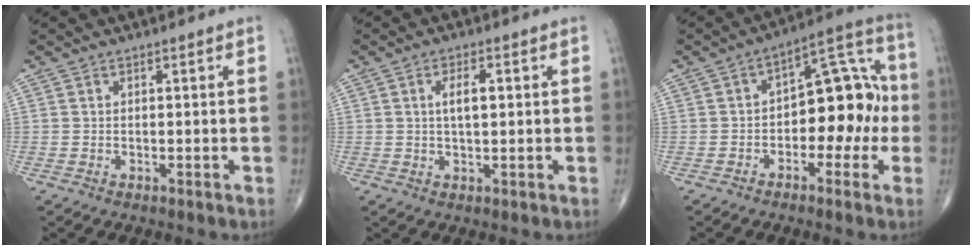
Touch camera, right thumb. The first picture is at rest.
{"total": 3.9, "force": [0.7, 1.6, 3.5], "torque": [-0.058, 0.001, 0.012]}
{"total": 13.5, "force": [-1.9, 7.9, 10.7], "torque": [-0.100, 0.047, -0.037]}